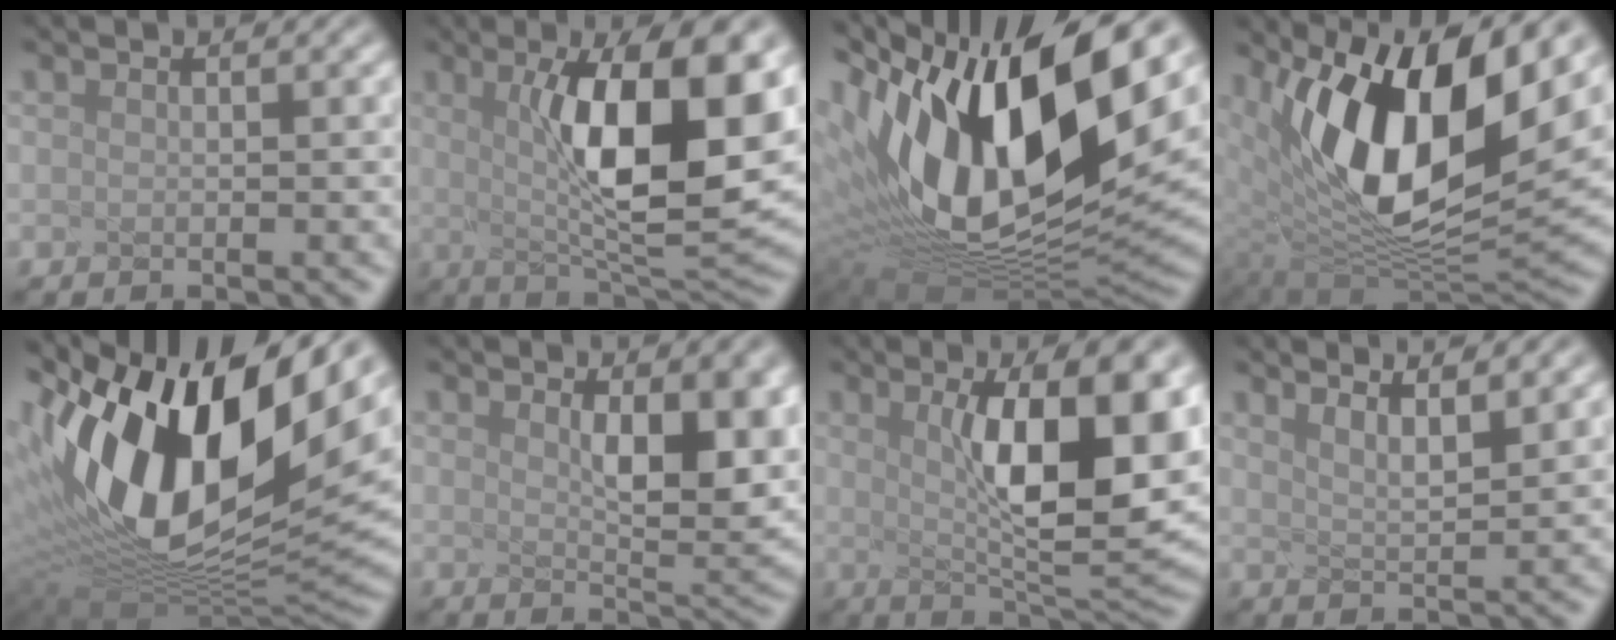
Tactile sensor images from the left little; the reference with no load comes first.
{"total": 10.5, "force": [0.7, 2.4, 10.2], "torque": [-0.170, -0.006, 0.050]}
{"total": 15.8, "force": [3.0, 7.7, 13.5], "torque": [-0.289, -0.004, 0.095]}
{"total": 11.4, "force": [3.3, 5.6, 9.3], "torque": [-0.193, -0.022, 0.101]}
{"total": 15.3, "force": [2.6, 8.8, 12.3], "torque": [-0.280, -0.010, 0.088]}
{"total": 5.1, "force": [1.1, 1.1, 4.9], "torque": [-0.101, -0.013, 0.061]}
{"total": 9.4, "force": [0.8, 2.0, 9.1], "torque": [-0.159, -0.007, 0.056]}
{"total": 2.8, "force": [2.3, -0.1, 1.6], "torque": [-0.039, 0.013, 0.053]}